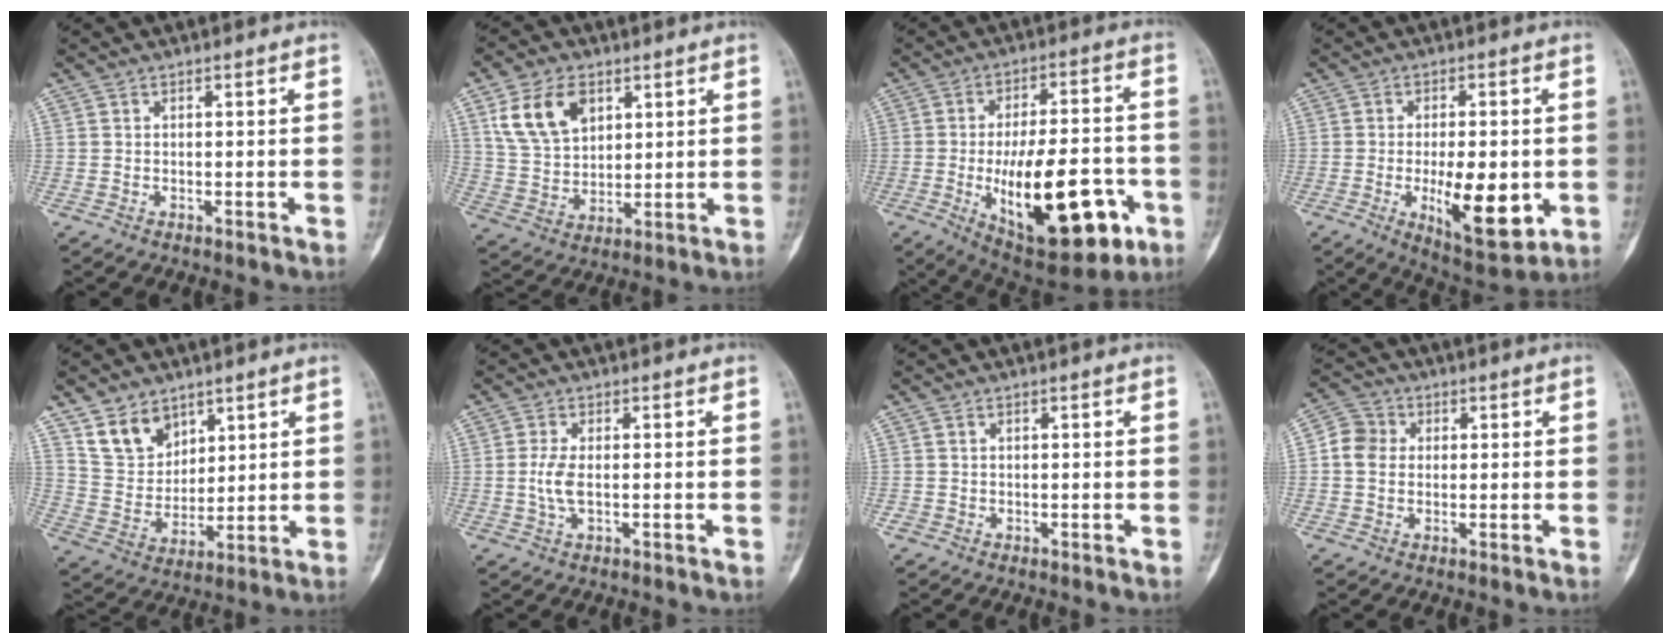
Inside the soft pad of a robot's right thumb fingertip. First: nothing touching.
{"total": 11.9, "force": [5.2, 7.7, 7.3], "torque": [-0.118, -0.012, 0.107]}
{"total": 23.0, "force": [-7.0, 9.8, 19.6], "torque": [-0.281, 0.017, -0.088]}
{"total": 13.4, "force": [-2.6, 5.4, 12.0], "torque": [-0.166, -0.016, -0.028]}
{"total": 9.7, "force": [6.3, 6.6, 3.5], "torque": [-0.038, -0.038, 0.130]}
{"total": 3.6, "force": [-0.3, 1.6, 3.3], "torque": [-0.081, 0.000, -0.008]}
{"total": 0.7, "force": [-0.2, 0.7, 0.1], "torque": [0.000, 0.003, -0.005]}
{"total": 5.5, "force": [0.3, 4.8, 2.6], "torque": [-0.040, 0.011, -0.005]}